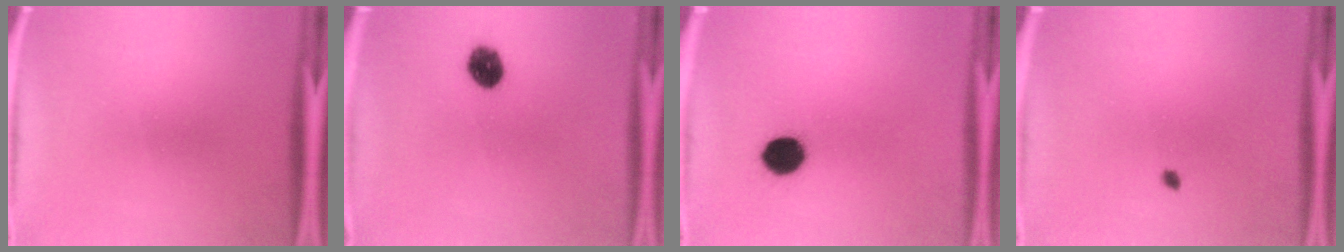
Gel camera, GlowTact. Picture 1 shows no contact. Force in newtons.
{"total": 6.0}
{"total": 8.1}
{"total": 0.8}